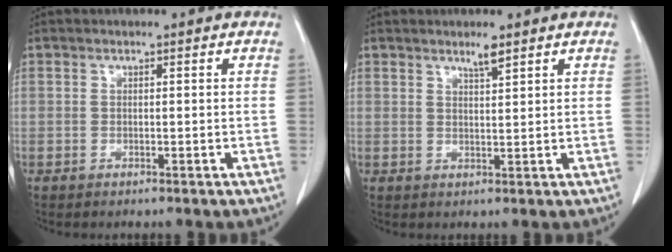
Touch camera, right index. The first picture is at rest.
{"total": 2.1, "force": [1.7, 0.0, 1.3], "torque": [-0.029, -0.002, 0.031]}